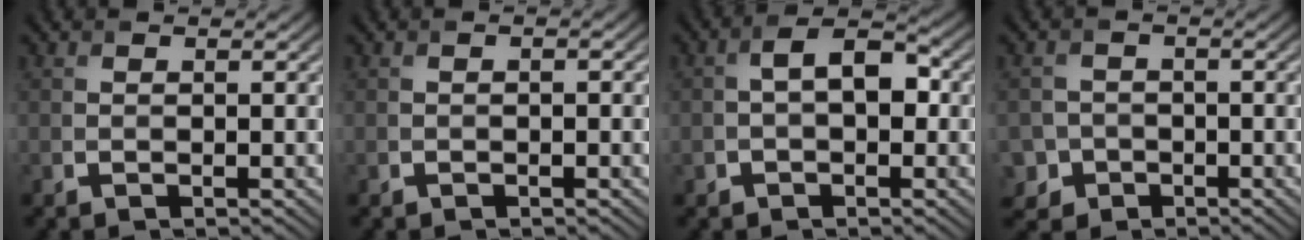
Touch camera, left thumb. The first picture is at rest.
{"total": 0.9, "force": [-0.4, 0.3, 0.7], "torque": [-0.010, 0.003, -0.007]}
{"total": 5.6, "force": [-0.2, 3.6, 4.3], "torque": [-0.070, 0.006, -0.007]}
{"total": 4.1, "force": [-2.1, 3.5, 0.5], "torque": [-0.006, -0.001, -0.052]}